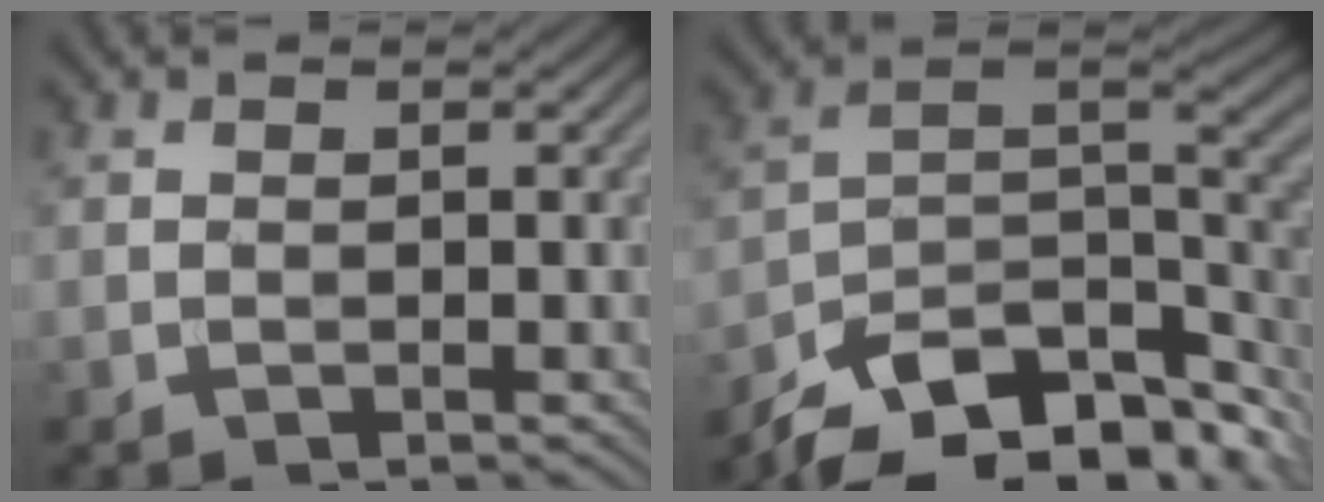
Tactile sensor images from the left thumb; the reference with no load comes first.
{"total": 14.1, "force": [-9.7, 6.3, 8.1], "torque": [-0.169, -0.018, -0.150]}